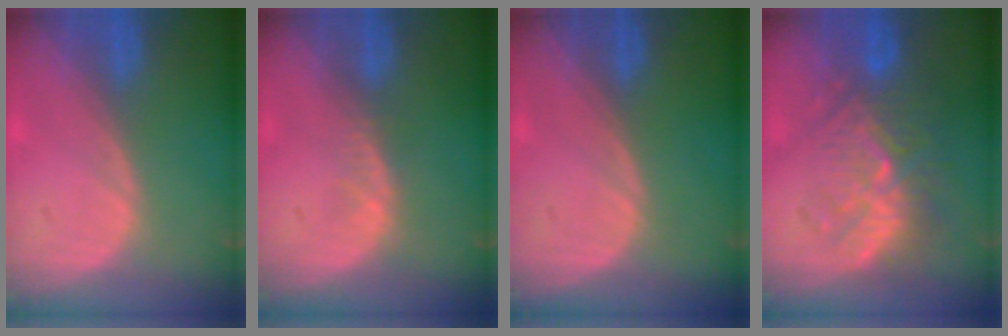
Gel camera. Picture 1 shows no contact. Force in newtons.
{"total": 1.5, "press": 1.5, "slide": 0.2}
{"total": 0.0}
{"total": 9.5, "press": 9.1, "slide": 2.7}